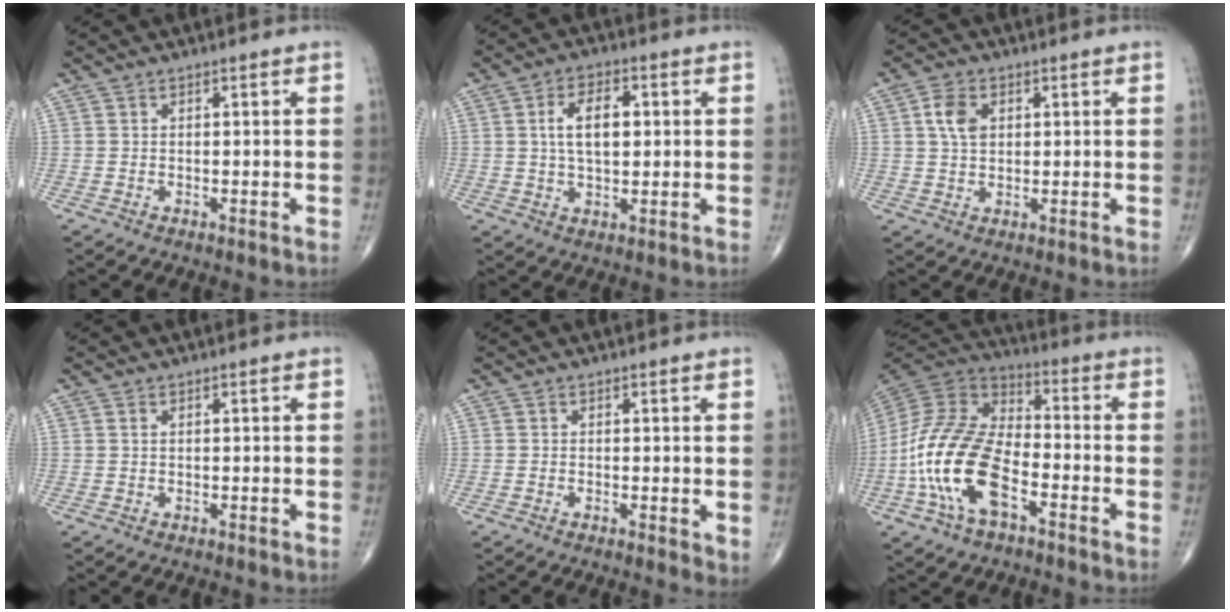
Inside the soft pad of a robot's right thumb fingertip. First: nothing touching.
{"total": 7.9, "force": [1.2, 4.3, 6.6], "torque": [-0.105, 0.006, 0.019]}
{"total": 5.2, "force": [1.4, 3.6, 3.5], "torque": [-0.060, -0.003, 0.023]}
{"total": 0.5, "force": [0.2, 0.3, 0.4], "torque": [-0.009, 0.005, 0.005]}
{"total": 2.3, "force": [0.0, 0.9, 2.1], "torque": [-0.031, -0.008, -0.004]}
{"total": 18.7, "force": [-6.4, 9.5, 14.8], "torque": [-0.301, 0.038, -0.125]}